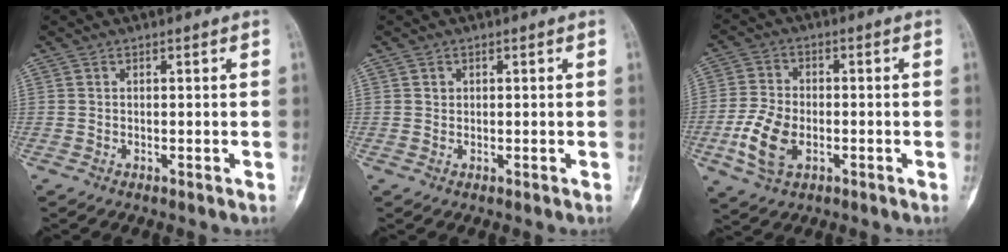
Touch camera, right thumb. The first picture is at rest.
{"total": 0.8, "force": [0.3, 0.7, 0.2], "torque": [0.005, 0.003, 0.006]}
{"total": 9.1, "force": [-2.8, 5.6, 6.6], "torque": [-0.137, 0.007, -0.052]}